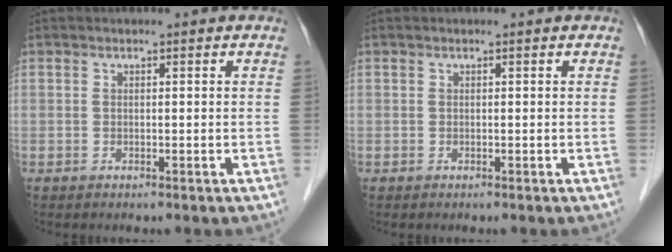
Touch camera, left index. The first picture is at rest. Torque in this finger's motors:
{"motor_torque": [0.02, -0.02, 0.01, 0.00]}